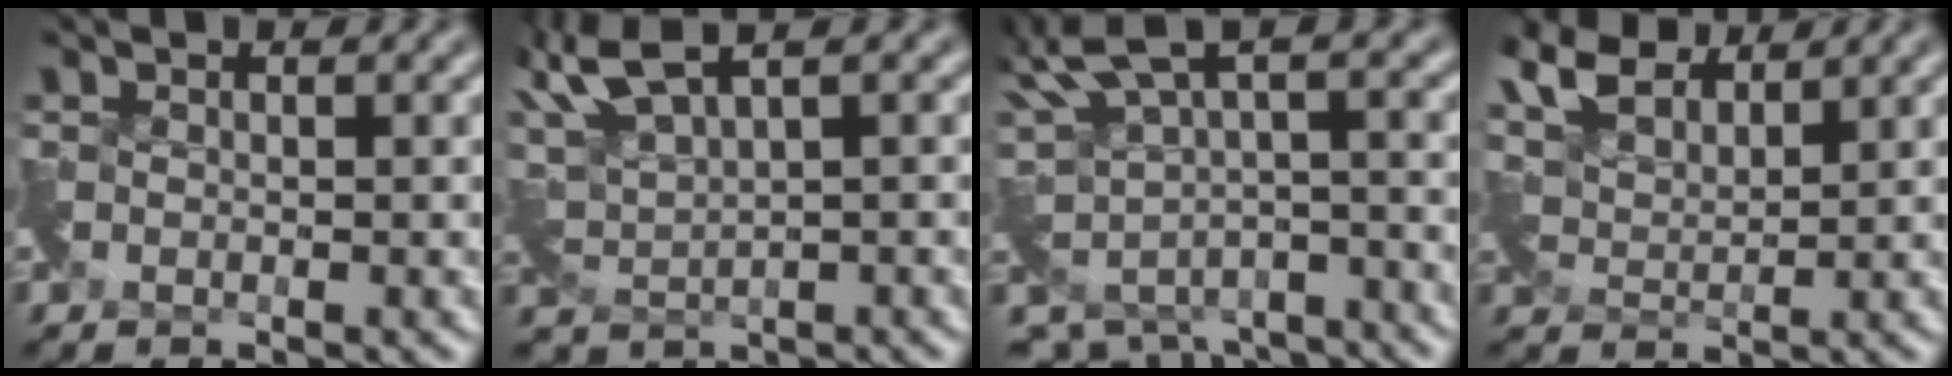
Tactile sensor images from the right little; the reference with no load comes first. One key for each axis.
{"total": 4.6, "fx": 3.6, "fy": 1.4, "fz": 2.5, "tx": -0.072, "ty": 0.009, "tz": 0.074}
{"total": 5.5, "fx": -0.7, "fy": 3.0, "fz": 4.6, "tx": -0.103, "ty": -0.029, "tz": 0.006}
{"total": 6.1, "fx": 5.2, "fy": 2.1, "fz": 2.3, "tx": -0.071, "ty": 0.010, "tz": 0.098}